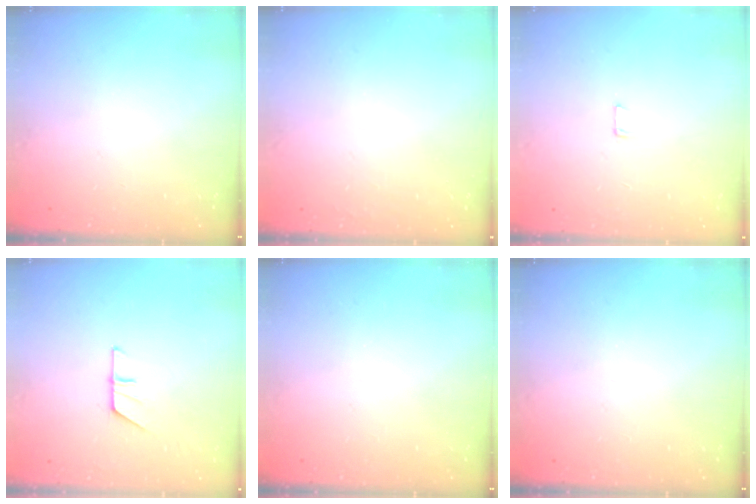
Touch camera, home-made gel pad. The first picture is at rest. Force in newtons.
{"total": 1.5, "press": 1.5, "slide": 0.1}
{"total": 5.0, "press": 4.9, "slide": 0.4}
{"total": 5.1, "press": 5.1, "slide": 0.4}
{"total": 0.0}
{"total": 0.0}